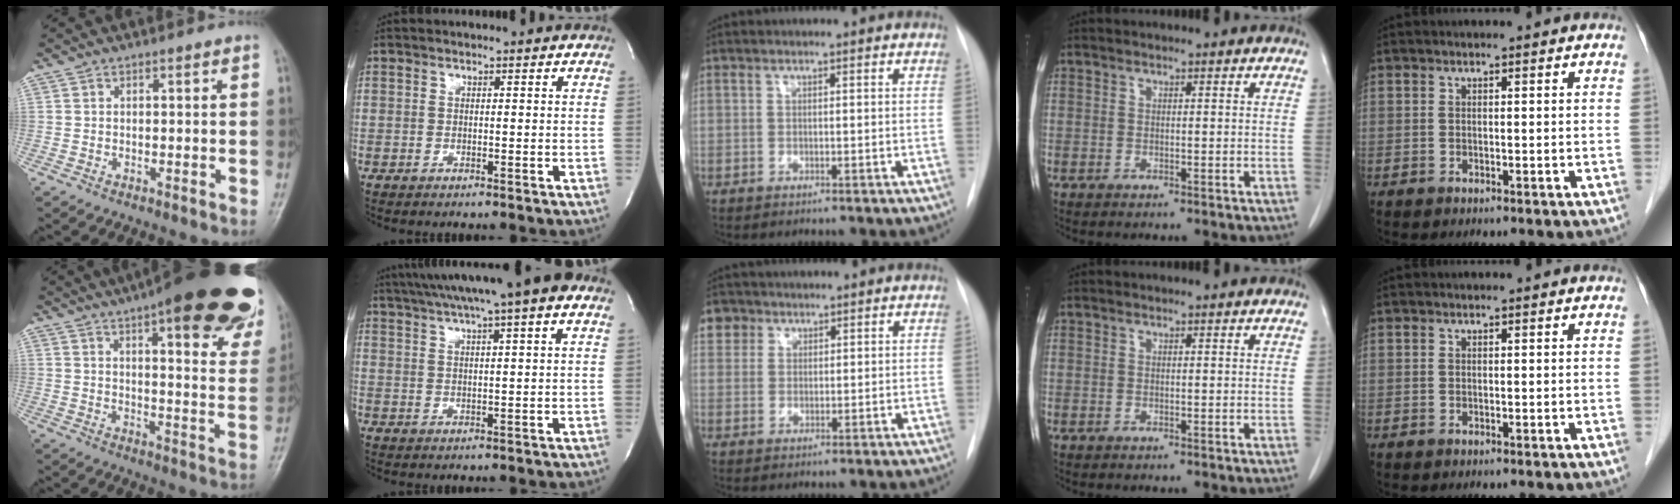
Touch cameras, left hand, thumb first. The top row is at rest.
{"thumb": {"total": 28.4, "force": [17.8, 7.6, 20.8], "torque": [-0.222, -0.046, 0.220]}, "index": {"total": 12.9, "force": [9.2, 0.4, 9.0], "torque": [-0.151, 0.039, 0.126]}, "middle": {"total": 3.8, "force": [2.1, 3.1, 0.3], "torque": [0.002, 0.010, 0.038]}}